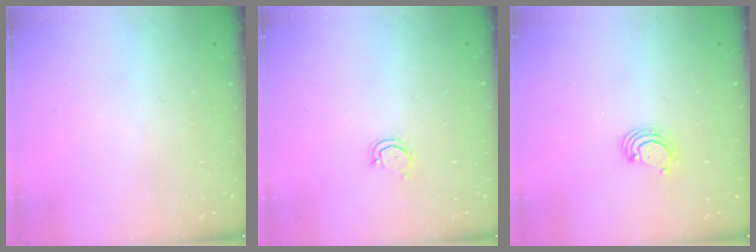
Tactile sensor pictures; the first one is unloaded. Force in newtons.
{"total": 2.9, "press": 2.9, "slide": 0.3}
{"total": 2.4, "press": 2.4, "slide": 0.2}